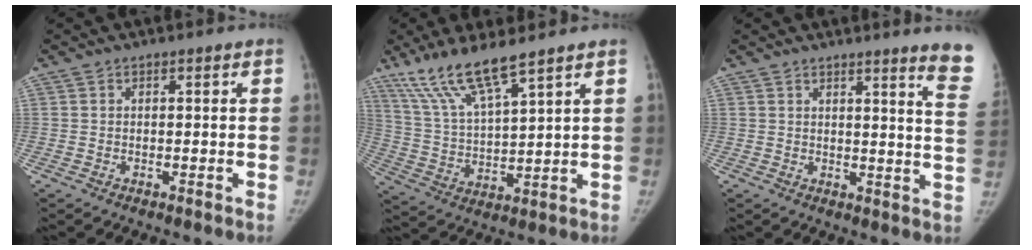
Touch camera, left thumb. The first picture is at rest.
{"total": 11.8, "force": [8.8, 1.6, 7.6], "torque": [-0.148, -0.041, 0.184]}
{"total": 10.2, "force": [8.3, -0.6, 5.9], "torque": [-0.054, -0.077, 0.073]}